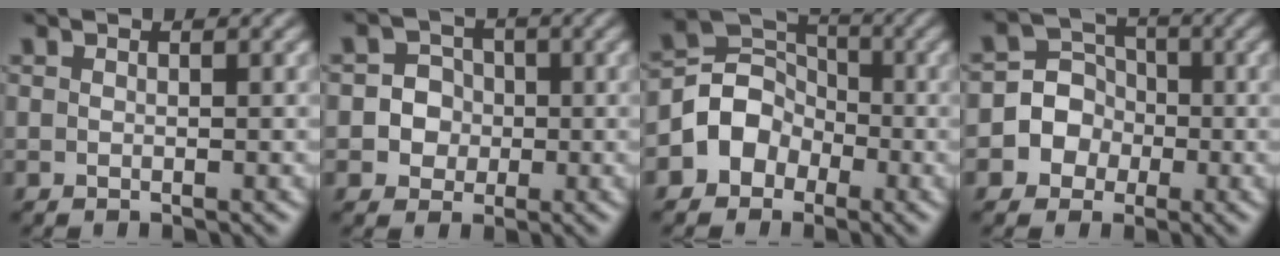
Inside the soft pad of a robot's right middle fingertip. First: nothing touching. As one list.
[{"total": 3.4, "force": [-0.1, 3.2, 1.2], "torque": [0.005, 0.009, -0.021]}, {"total": 4.5, "force": [-1.8, 3.8, 1.6], "torque": [-0.006, 0.011, -0.048]}, {"total": 5.8, "force": [-1.5, 5.4, 1.3], "torque": [-0.008, 0.020, -0.048]}]